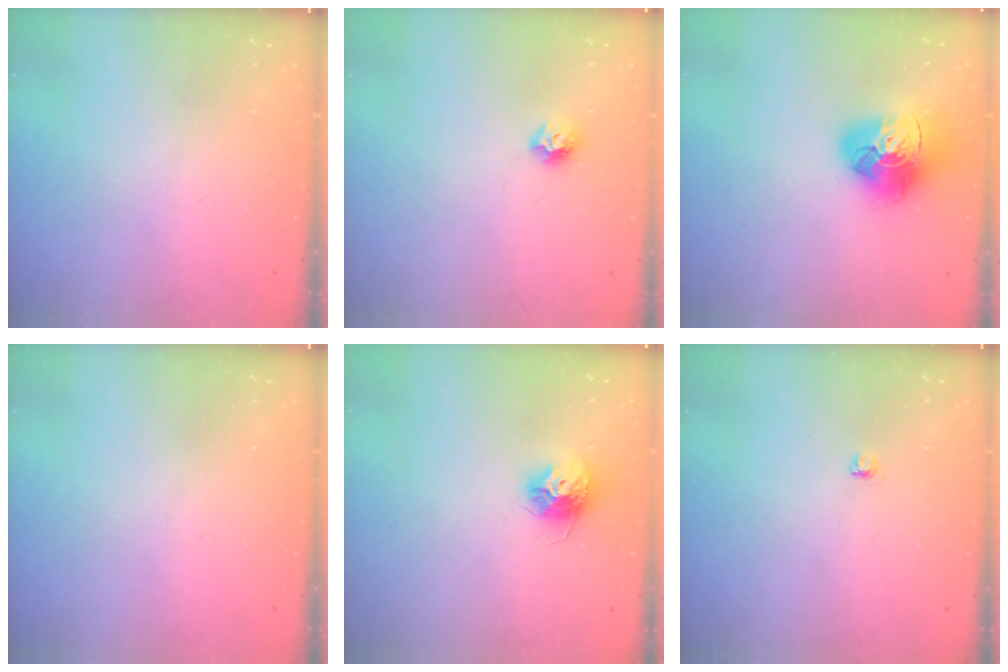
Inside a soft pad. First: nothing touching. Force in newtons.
{"total": 6.7, "press": 6.7, "slide": 0.8}
{"total": 15.5, "press": 15.4, "slide": 1.7}
{"total": 0.0}
{"total": 10.3, "press": 10.3, "slide": 0.7}
{"total": 2.8, "press": 2.8, "slide": 0.4}